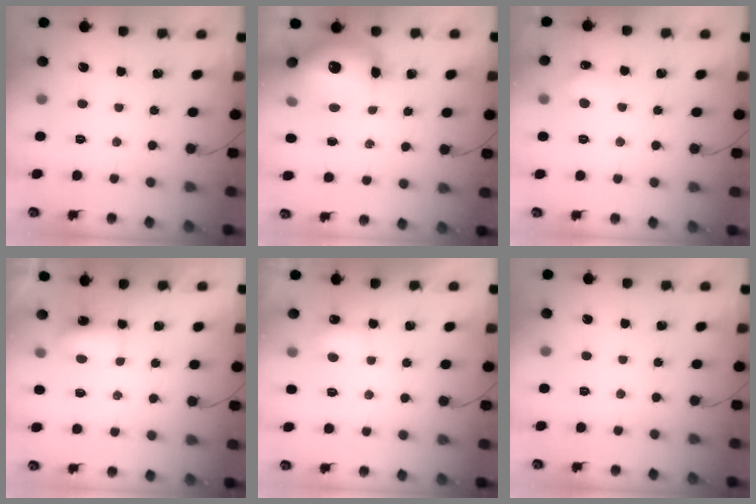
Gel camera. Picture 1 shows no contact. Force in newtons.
{"total": 16.2, "press": 15.8, "slide": 3.7}
{"total": 5.4, "press": 5.2, "slide": 1.5}
{"total": 4.2, "press": 4.1, "slide": 0.8}
{"total": 3.2, "press": 3.0, "slide": 1.1}
{"total": 0.0}